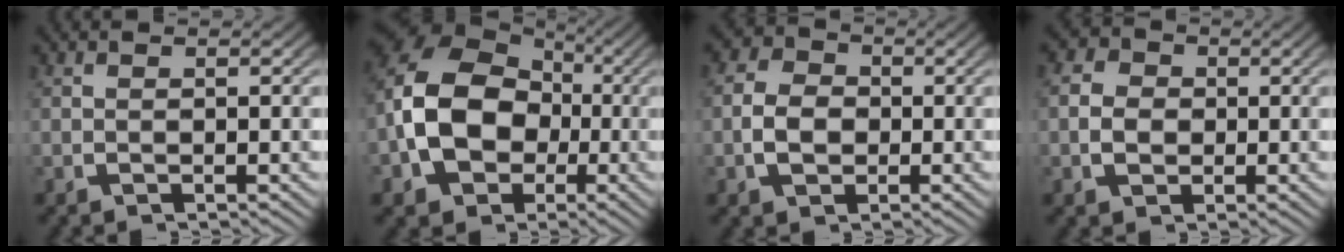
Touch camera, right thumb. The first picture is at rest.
{"total": 12.3, "force": [-0.6, 9.6, 7.6], "torque": [-0.185, -0.047, 0.011]}
{"total": 4.8, "force": [-0.3, 3.9, 2.7], "torque": [-0.048, -0.009, -0.006]}
{"total": 4.1, "force": [0.1, 3.6, 2.0], "torque": [-0.037, -0.013, 0.004]}